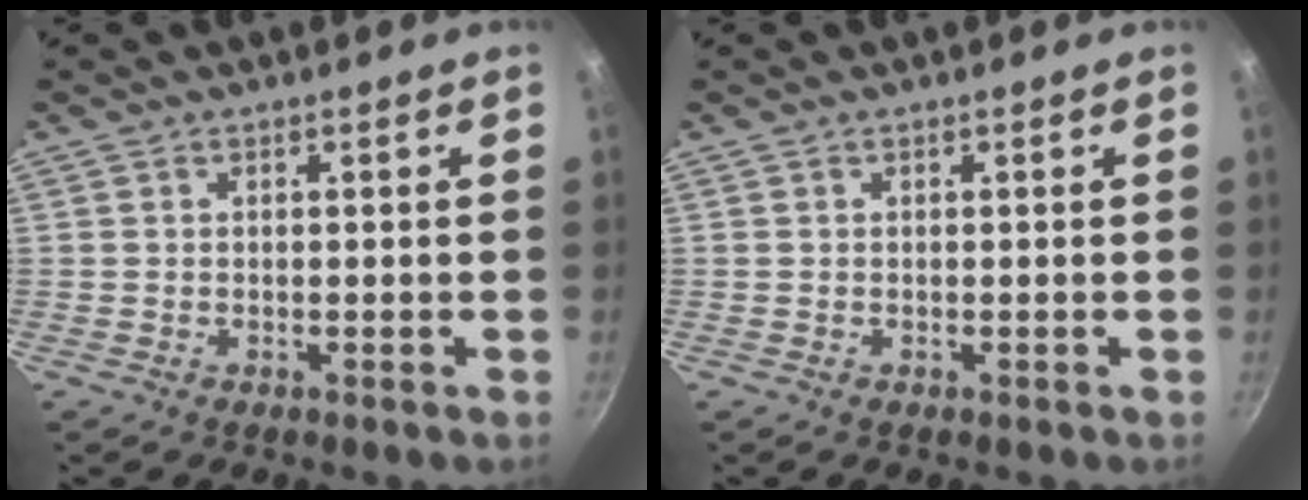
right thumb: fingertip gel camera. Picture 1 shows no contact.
{"total": 0.0}